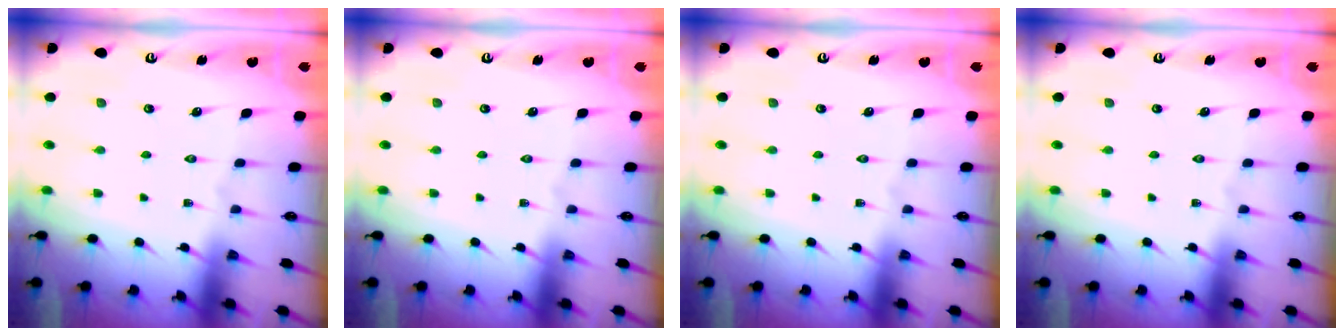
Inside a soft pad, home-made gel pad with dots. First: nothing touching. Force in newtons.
{"total": 0.0}
{"total": 0.0}
{"total": 0.0}